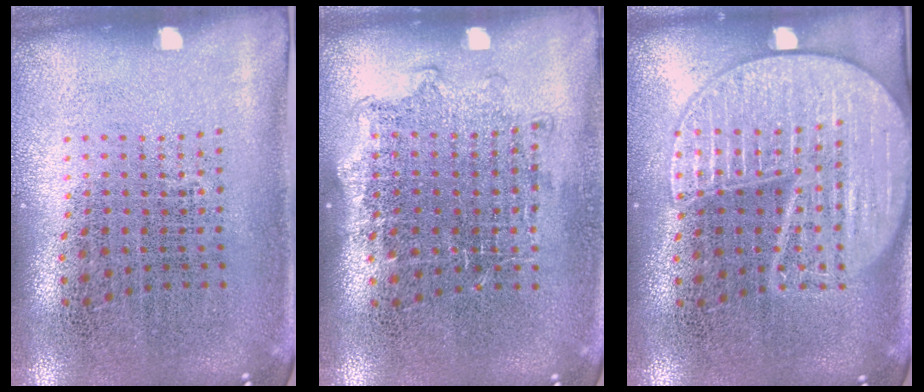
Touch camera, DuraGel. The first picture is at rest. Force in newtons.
{"total": 1.1, "press": 0.9, "slide": 0.5}
{"total": 3.0, "press": 3.0, "slide": 0.2}